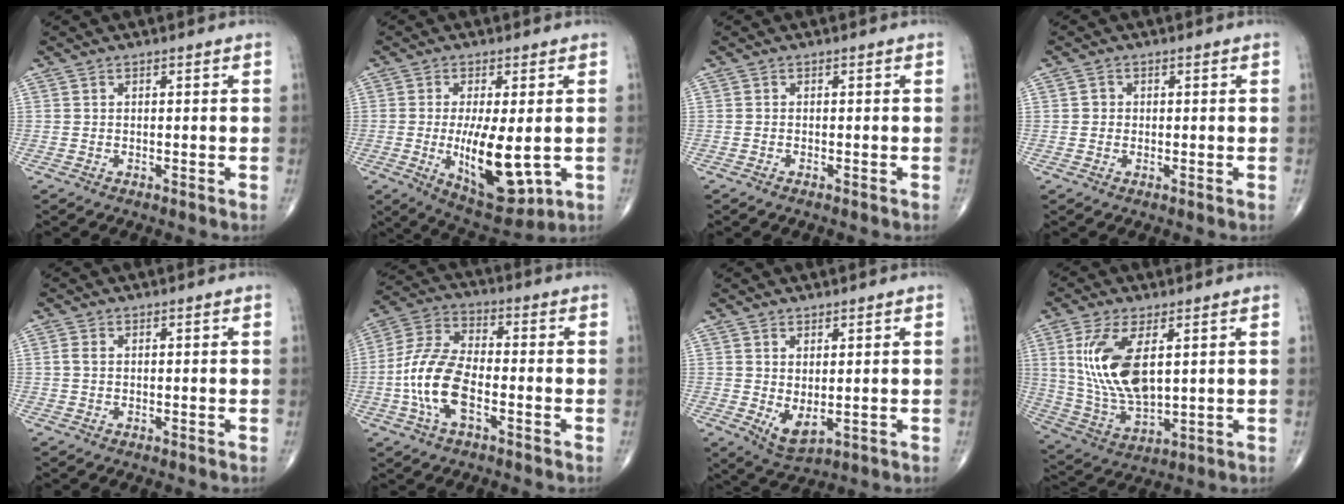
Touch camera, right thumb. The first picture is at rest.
{"total": 13.3, "force": [-1.7, 5.0, 12.2], "torque": [-0.191, -0.027, -0.014]}
{"total": 0.6, "force": [-0.5, 0.2, 0.4], "torque": [-0.012, 0.002, -0.007]}
{"total": 1.4, "force": [0.0, 1.3, 0.4], "torque": [0.000, 0.003, 0.000]}
{"total": 1.3, "force": [0.2, 0.9, 1.0], "torque": [-0.024, 0.002, 0.004]}
{"total": 12.6, "force": [-3.4, 6.0, 10.5], "torque": [-0.223, 0.028, -0.072]}
{"total": 5.0, "force": [-0.1, 2.4, 4.4], "torque": [-0.073, -0.012, 0.014]}
{"total": 14.5, "force": [3.6, 6.6, 12.4], "torque": [-0.249, -0.020, 0.082]}